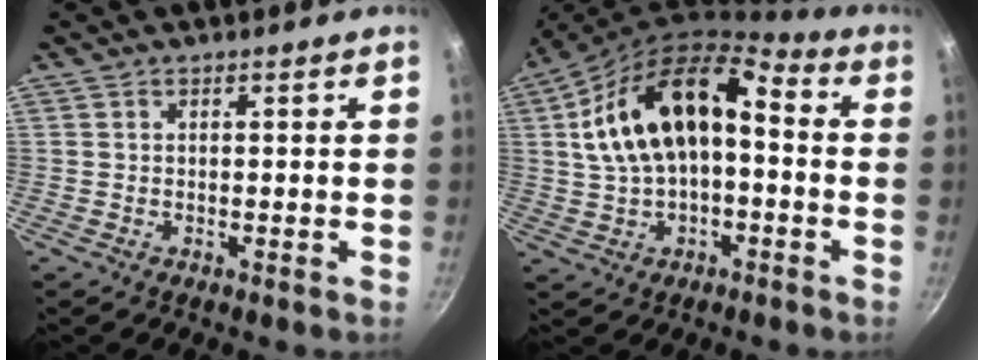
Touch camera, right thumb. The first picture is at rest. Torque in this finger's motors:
{"motor_torque": [-0.10, 1.76, 0.17, 0.02, 0.59]}